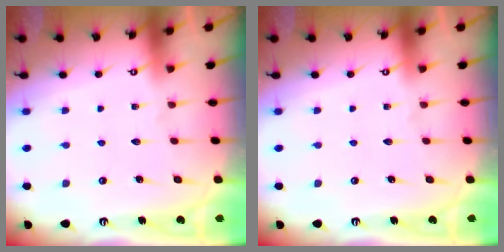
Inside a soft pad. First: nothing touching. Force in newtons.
{"total": 0.0}